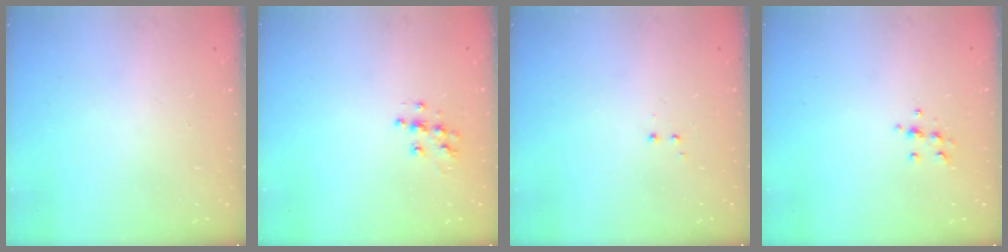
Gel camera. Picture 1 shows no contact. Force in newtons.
{"total": 7.0, "press": 7.0, "slide": 0.3}
{"total": 1.2, "press": 1.1, "slide": 0.6}
{"total": 7.2, "press": 7.1, "slide": 0.7}